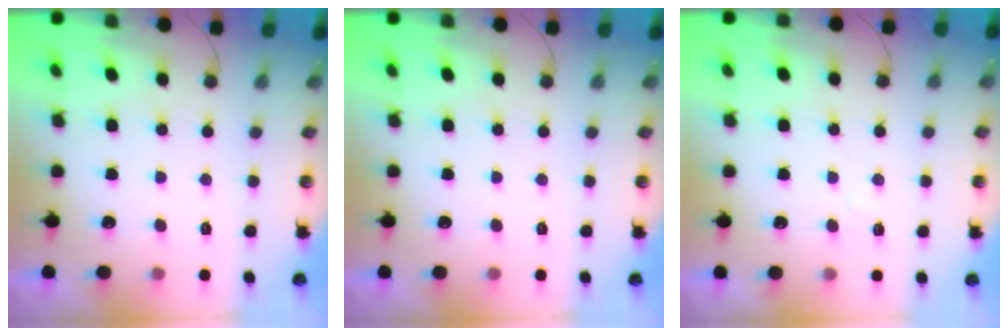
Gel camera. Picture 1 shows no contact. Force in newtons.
{"total": 0.0}
{"total": 6.4, "press": 6.3, "slide": 0.8}